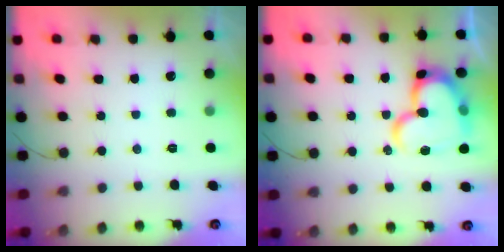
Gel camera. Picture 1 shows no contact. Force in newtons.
{"total": 20.0, "press": 19.9, "slide": 2.1}